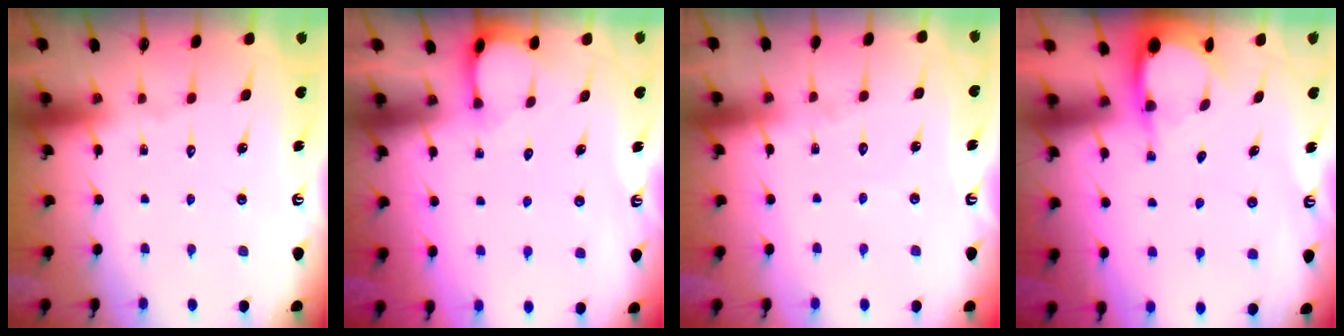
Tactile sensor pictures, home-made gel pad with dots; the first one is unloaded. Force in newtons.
{"total": 1.8, "press": 1.8, "slide": 0.1}
{"total": 2.3, "press": 2.3, "slide": 0.2}
{"total": 3.5, "press": 3.4, "slide": 0.2}